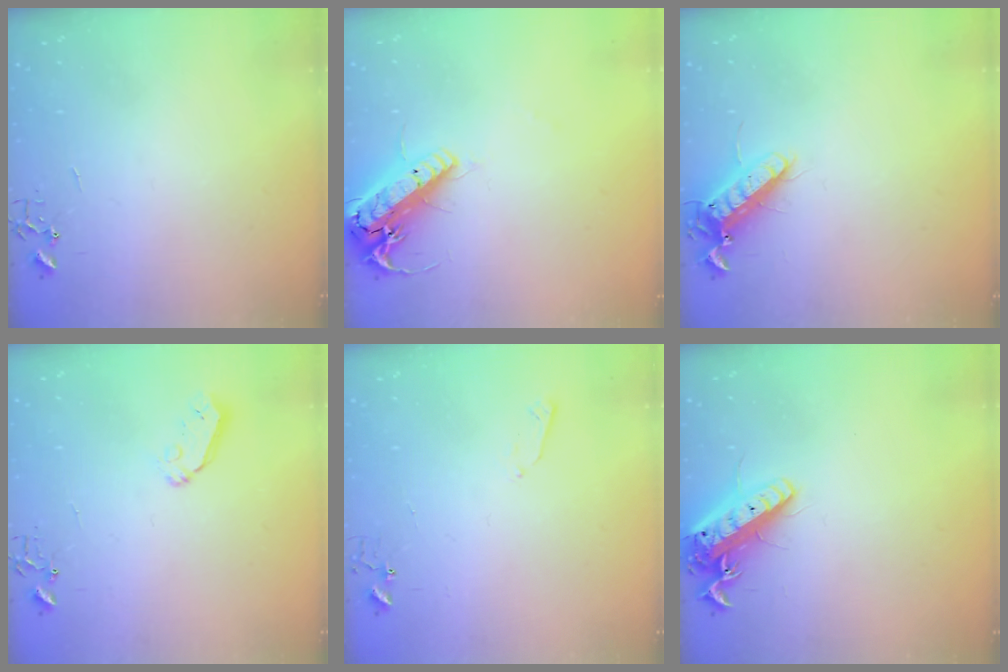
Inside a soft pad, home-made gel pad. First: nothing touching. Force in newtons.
{"total": 19.5, "press": 19.2, "slide": 3.3}
{"total": 12.3, "press": 12.1, "slide": 2.3}
{"total": 5.6, "press": 5.5, "slide": 1.1}
{"total": 3.4, "press": 3.4, "slide": 0.4}
{"total": 14.8, "press": 14.6, "slide": 2.9}